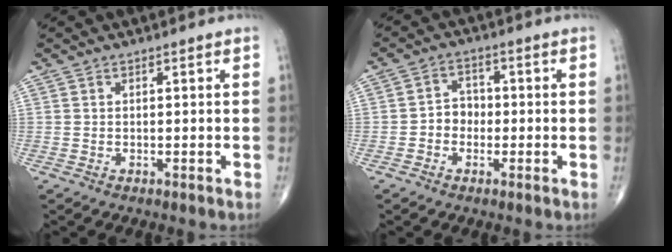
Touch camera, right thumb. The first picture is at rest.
{"total": 4.0, "force": [-1.0, 3.3, 1.9], "torque": [-0.007, 0.019, -0.027]}